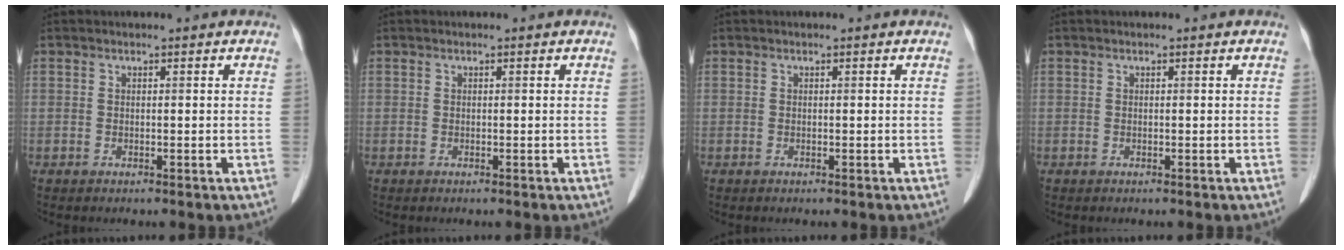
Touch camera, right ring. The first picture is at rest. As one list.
[{"total": 0.0}, {"total": 0.0}, {"total": 0.0}]